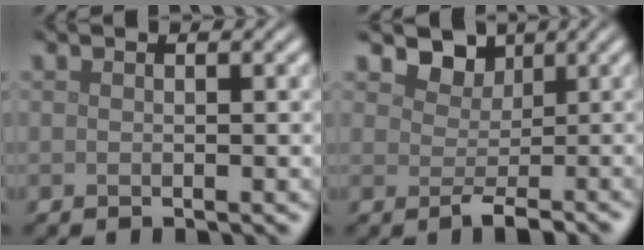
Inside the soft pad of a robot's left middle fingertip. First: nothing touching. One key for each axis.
{"total": 2.4, "fx": 0.8, "fy": 1.8, "fz": 1.3, "tx": -0.017, "ty": -0.005, "tz": 0.009}